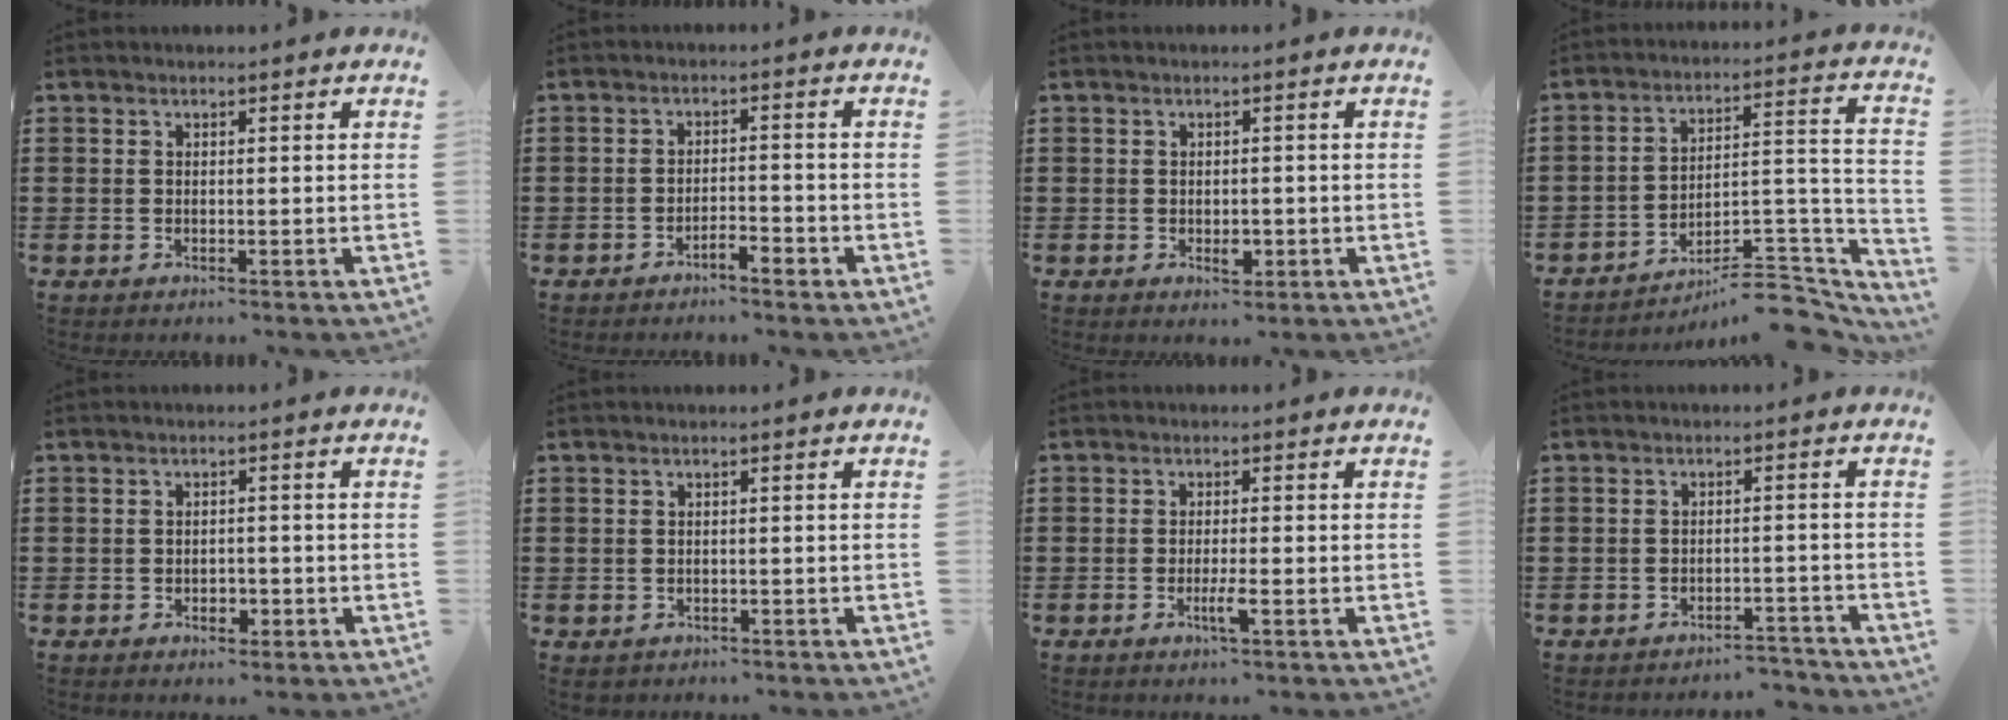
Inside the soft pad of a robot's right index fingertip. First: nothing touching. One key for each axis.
{"total": 2.2, "fx": -2.0, "fy": 0.4, "fz": 0.9, "tx": -0.022, "ty": 0.004, "tz": -0.040}
{"total": 2.3, "fx": -0.6, "fy": 1.4, "fz": 1.7, "tx": -0.031, "ty": 0.002, "tz": -0.009}
{"total": 7.8, "fx": -6.5, "fy": 1.9, "fz": 3.8, "tx": -0.050, "ty": 0.012, "tz": -0.124}
{"total": 1.6, "fx": -0.8, "fy": 1.2, "fz": 0.7, "tx": -0.018, "ty": 0.002, "tz": -0.018}
{"total": 0.6, "fx": -0.5, "fy": 0.3, "fz": 0.1, "tx": -0.005, "ty": 0.000, "tz": -0.011}
{"total": 2.7, "fx": -1.2, "fy": 0.0, "fz": 2.4, "tx": -0.048, "ty": -0.007, "tz": -0.024}
{"total": 2.8, "fx": -2.8, "fy": 0.2, "fz": 0.5, "tx": -0.013, "ty": 0.001, "tz": -0.058}